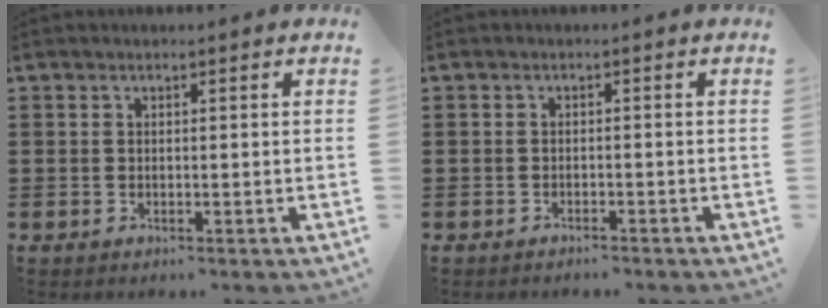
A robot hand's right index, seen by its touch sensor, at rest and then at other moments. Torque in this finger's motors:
{"motor_torque": [0.10, 0.01, 0.08, 0.00]}